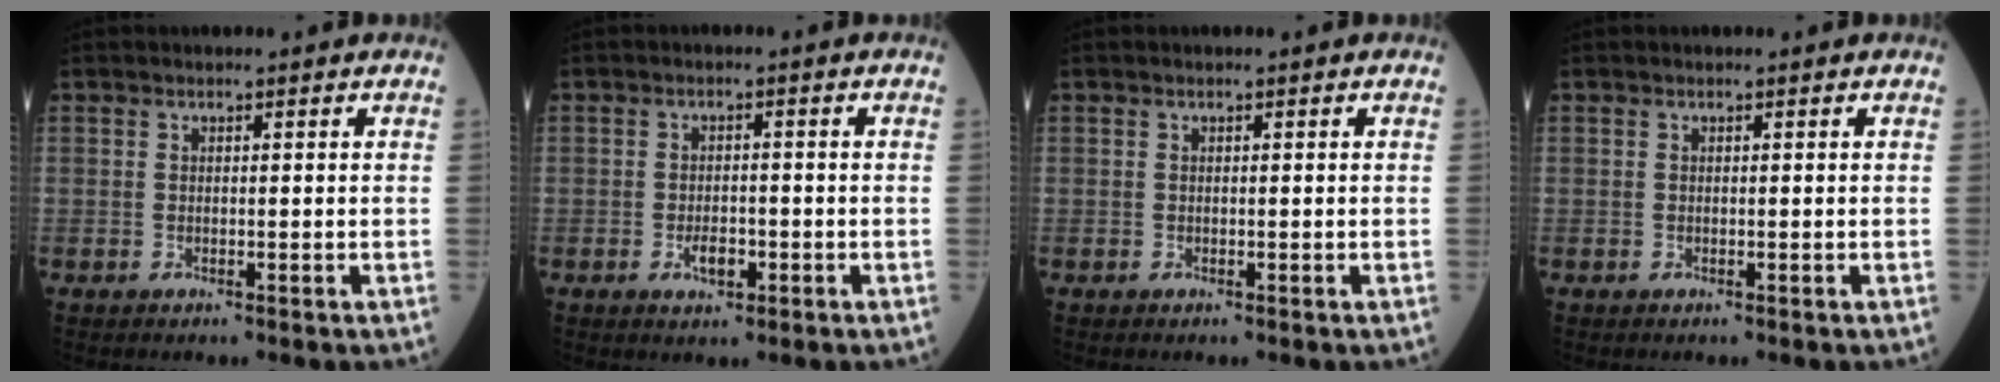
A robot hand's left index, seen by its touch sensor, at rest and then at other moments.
{"total": 2.7, "force": [-1.3, 1.2, 2.0], "torque": [-0.036, 0.001, -0.019]}
{"total": 0.0}
{"total": 0.0}